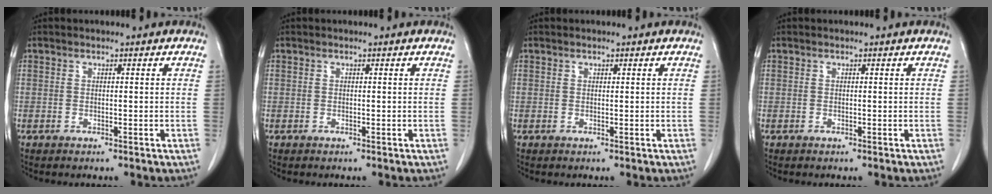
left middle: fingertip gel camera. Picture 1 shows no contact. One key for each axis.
{"total": 0.0}
{"total": 0.0}
{"total": 0.0}